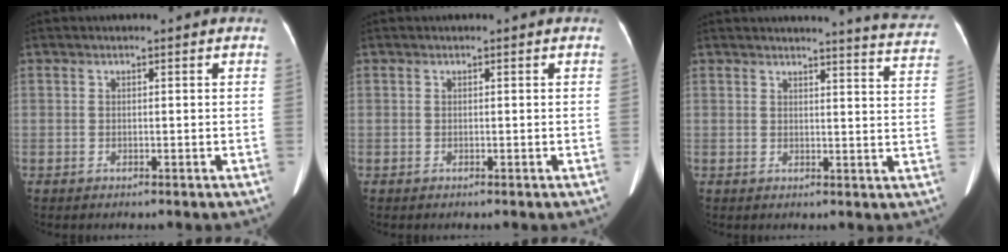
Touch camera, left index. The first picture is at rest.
{"total": 0.0}
{"total": 10.8, "force": [10.6, -0.4, 1.8], "torque": [-0.011, -0.070, 0.096]}